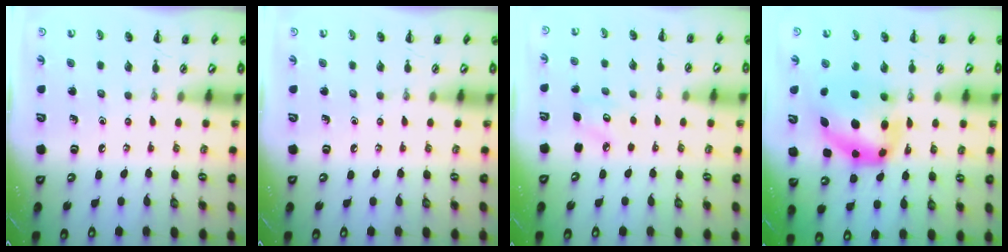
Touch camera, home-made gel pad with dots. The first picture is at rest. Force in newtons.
{"total": 0.0}
{"total": 3.4, "press": 3.3, "slide": 0.8}
{"total": 9.1, "press": 8.8, "slide": 2.2}